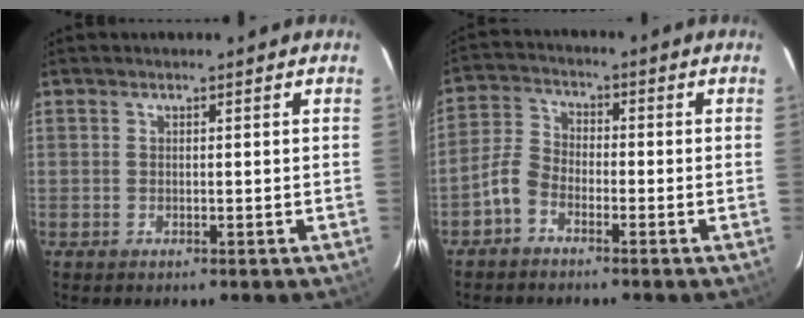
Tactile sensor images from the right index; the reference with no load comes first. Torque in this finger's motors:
{"motor_torque": [0.08, -0.26, 0.11, 0.09]}